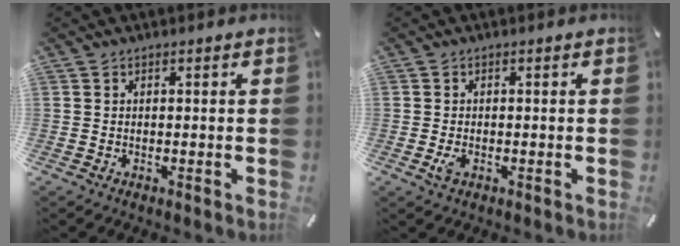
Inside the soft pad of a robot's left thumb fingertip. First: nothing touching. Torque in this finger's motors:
{"motor_torque": [-0.20, 0.42, -0.05, -0.06, 0.01]}